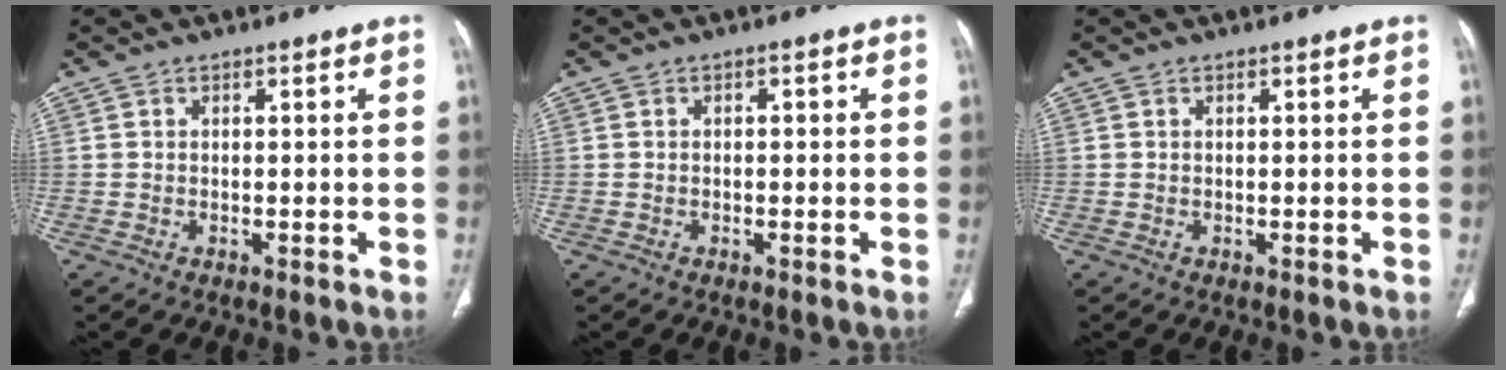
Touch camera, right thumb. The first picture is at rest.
{"total": 0.8, "force": [0.1, 0.4, 0.7], "torque": [-0.007, 0.001, -0.001]}
{"total": 0.0}